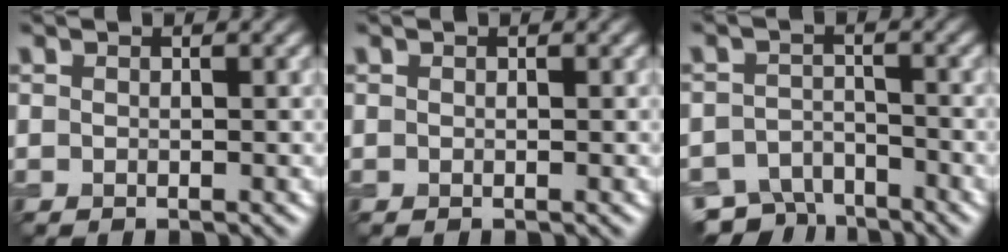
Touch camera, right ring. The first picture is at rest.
{"total": 0.0}
{"total": 5.4, "force": [-4.2, 2.8, 1.8], "torque": [-0.027, -0.009, -0.081]}